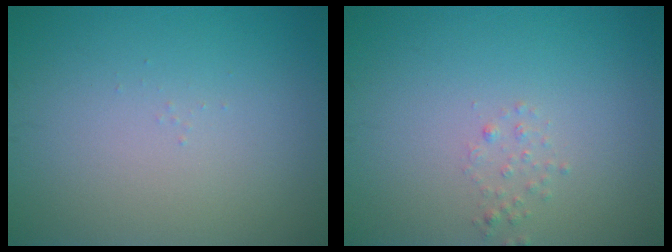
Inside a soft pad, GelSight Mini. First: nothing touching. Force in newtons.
{"total": 0.8, "press": 0.8, "slide": 0.1}